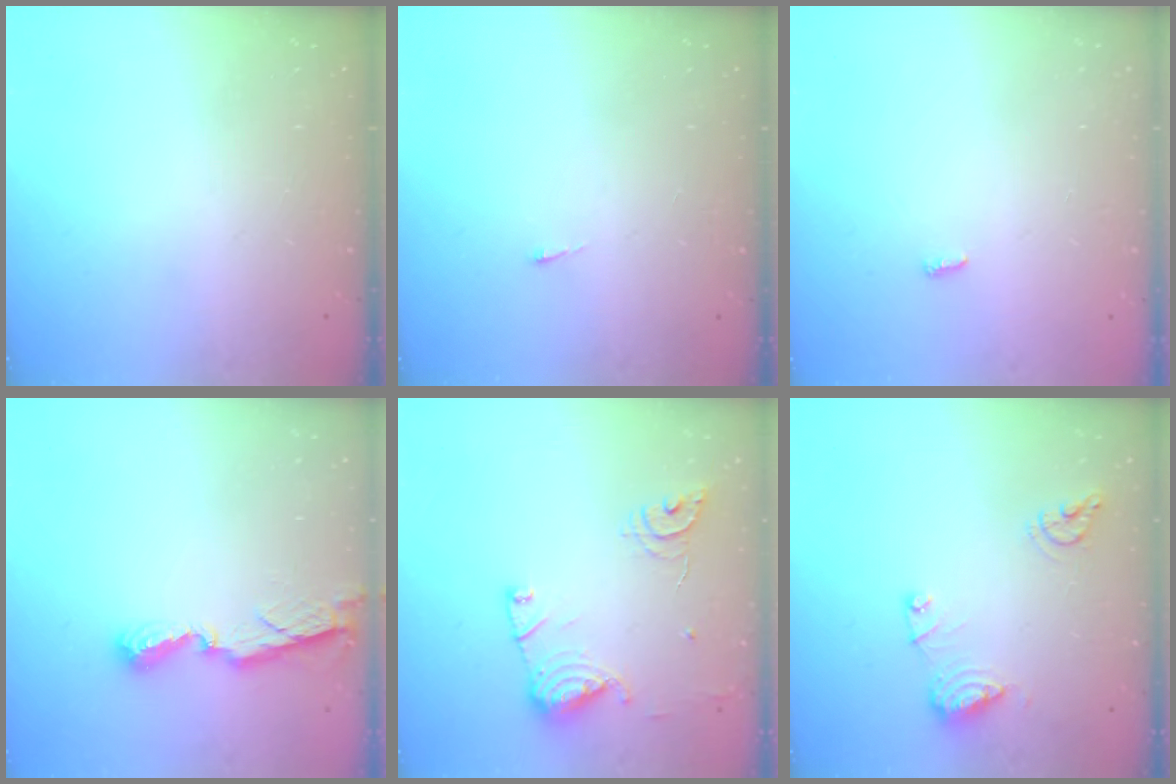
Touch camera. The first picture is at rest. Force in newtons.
{"total": 2.7, "press": 2.7, "slide": 0.4}
{"total": 3.4, "press": 3.3, "slide": 0.6}
{"total": 7.8, "press": 7.8, "slide": 0.5}
{"total": 13.7, "press": 13.6, "slide": 1.5}
{"total": 10.5, "press": 10.4, "slide": 1.1}